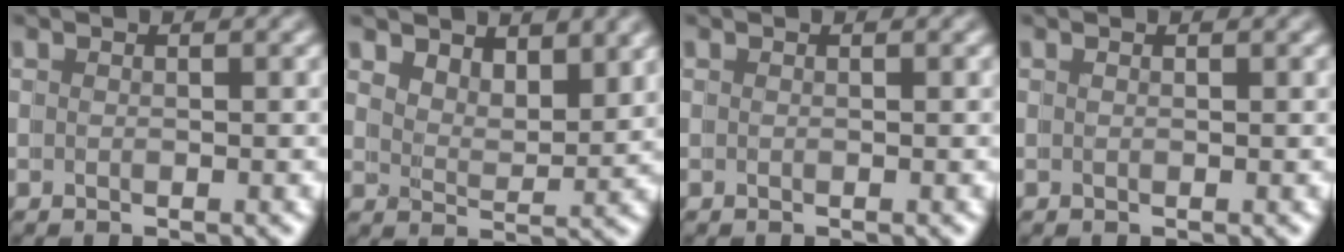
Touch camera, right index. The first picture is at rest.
{"total": 3.0, "force": [2.8, -0.8, -1.0], "torque": [0.013, -0.009, 0.050]}
{"total": 0.0}
{"total": 0.6, "force": [0.5, 0.3, -0.2], "torque": [0.004, 0.003, 0.003]}